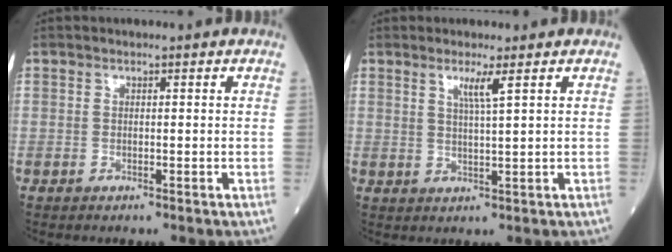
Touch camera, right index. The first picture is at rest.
{"total": 2.9, "force": [1.5, -0.6, 2.4], "torque": [-0.046, -0.006, 0.030]}